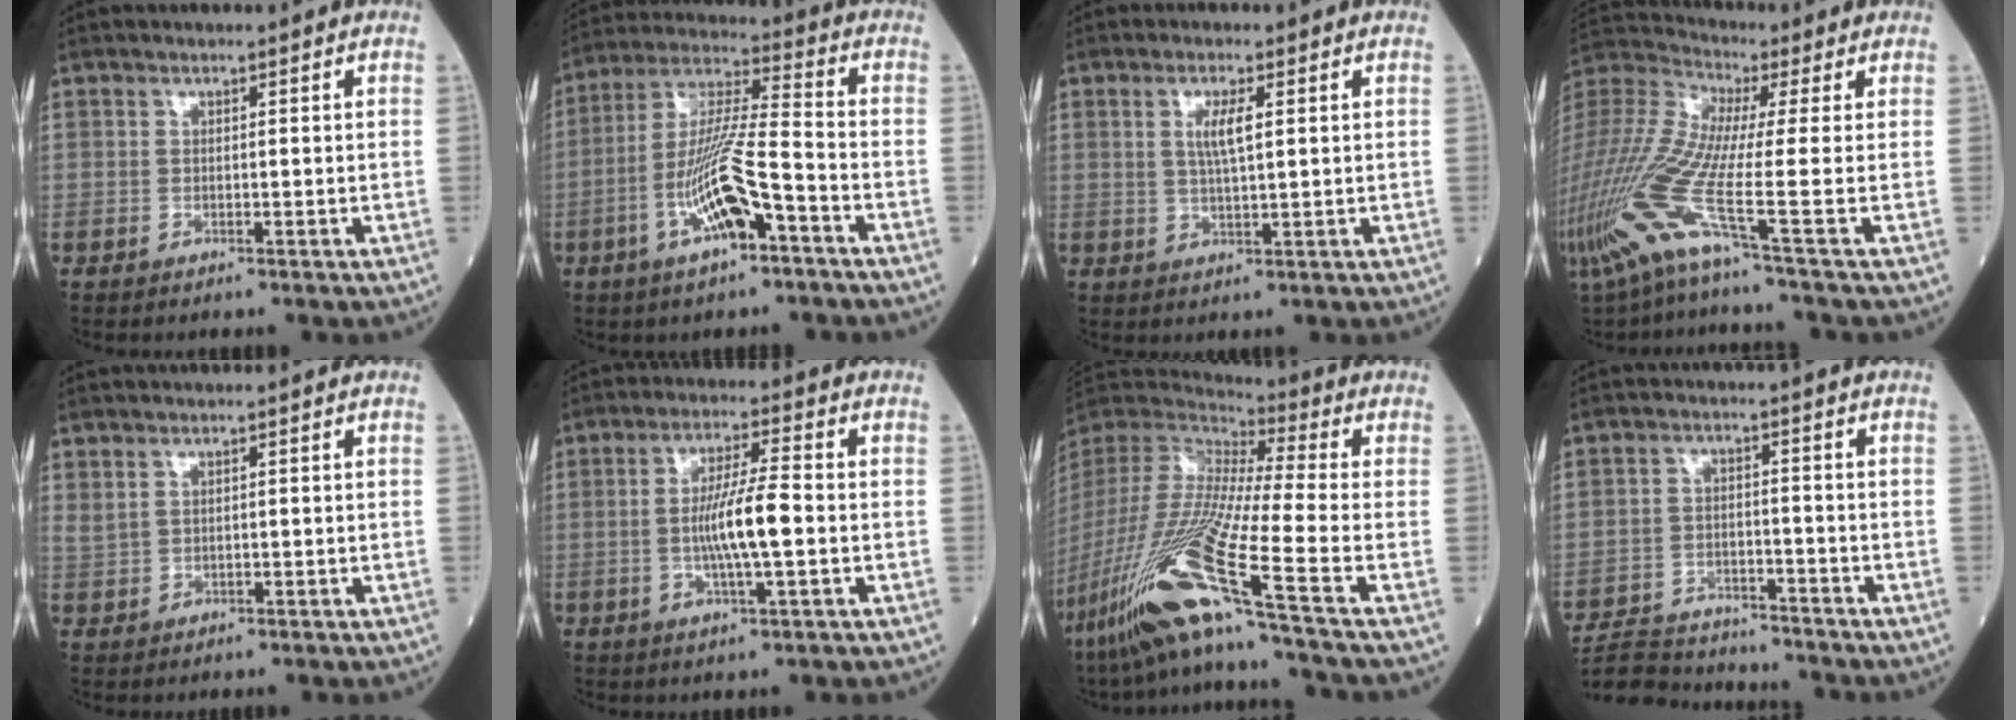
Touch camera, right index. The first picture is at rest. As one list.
[{"total": 12.5, "force": [-5.1, 1.7, 11.3], "torque": [-0.225, 0.001, -0.092]}, {"total": 3.8, "force": [1.1, 0.5, 3.6], "torque": [-0.071, 0.000, 0.021]}, {"total": 16.6, "force": [-6.9, -0.9, 15.0], "torque": [-0.346, -0.024, -0.143]}, {"total": 1.3, "force": [1.0, 0.3, 0.8], "torque": [-0.022, 0.002, 0.029]}, {"total": 8.0, "force": [-0.9, 0.5, 7.9], "torque": [-0.150, 0.000, -0.020]}, {"total": 23.9, "force": [-12.6, -1.1, 20.2], "torque": [-0.444, -0.060, -0.243]}, {"total": 10.7, "force": [-10.4, 1.8, 1.7], "torque": [-0.033, 0.009, -0.167]}]